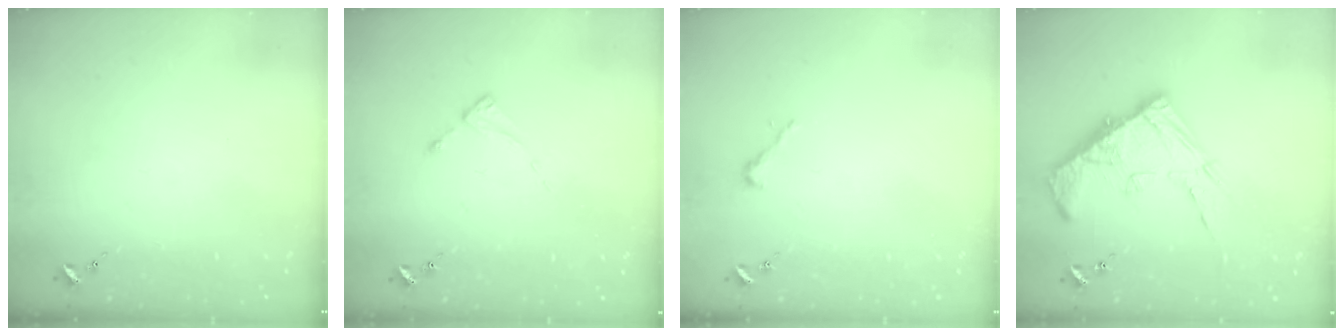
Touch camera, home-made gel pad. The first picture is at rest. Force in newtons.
{"total": 2.6, "press": 2.6, "slide": 0.2}
{"total": 2.5, "press": 2.5, "slide": 0.2}
{"total": 15.9, "press": 15.8, "slide": 1.5}